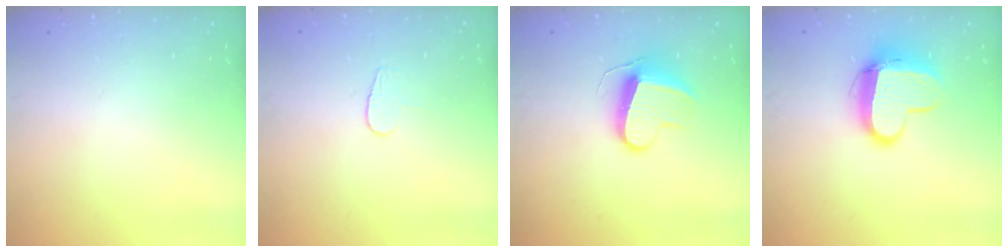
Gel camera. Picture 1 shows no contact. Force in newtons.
{"total": 3.7, "press": 3.7, "slide": 0.3}
{"total": 9.9, "press": 9.9, "slide": 0.2}
{"total": 11.6, "press": 11.5, "slide": 1.2}